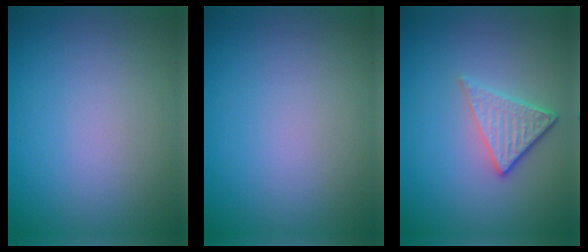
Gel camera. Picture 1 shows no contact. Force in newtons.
{"total": 0.0}
{"total": 3.6, "press": 2.7, "slide": 2.3}